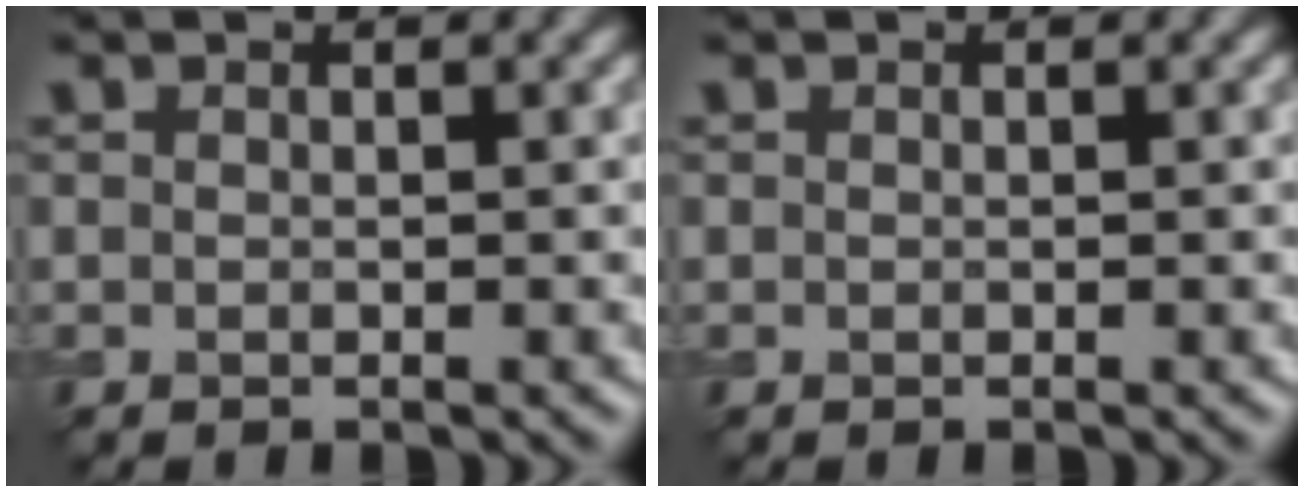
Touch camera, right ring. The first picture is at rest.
{"total": 0.0}